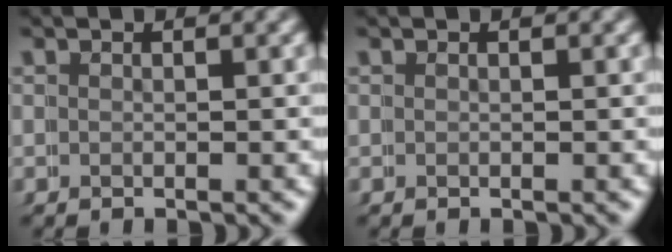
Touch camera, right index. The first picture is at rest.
{"total": 0.0}